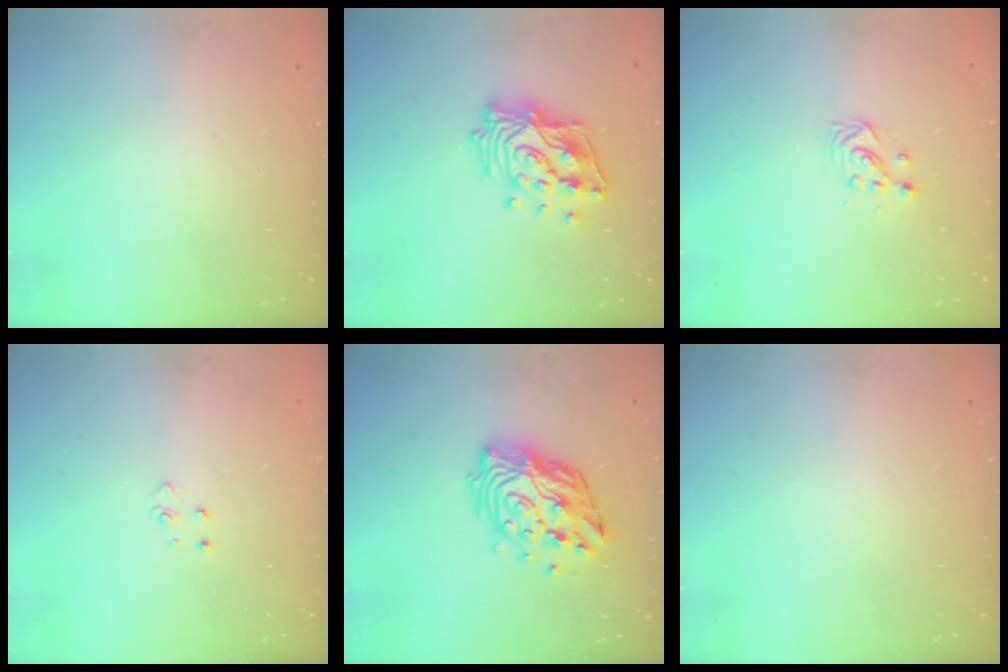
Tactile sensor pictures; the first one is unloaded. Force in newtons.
{"total": 16.3, "press": 16.1, "slide": 2.3}
{"total": 2.9, "press": 2.9, "slide": 0.3}
{"total": 2.6, "press": 2.6, "slide": 0.3}
{"total": 15.0, "press": 14.9, "slide": 1.6}
{"total": 0.0}